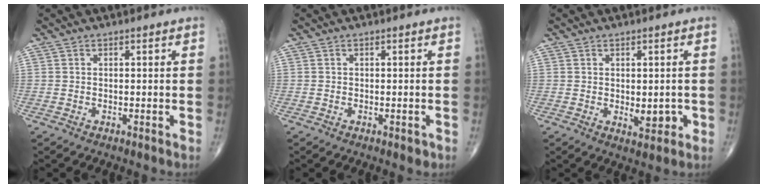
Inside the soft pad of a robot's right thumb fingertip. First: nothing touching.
{"total": 0.8, "force": [-0.4, 0.5, 0.6], "torque": [-0.002, 0.000, -0.004]}
{"total": 4.5, "force": [-0.6, 2.5, 3.7], "torque": [-0.032, -0.003, 0.000]}